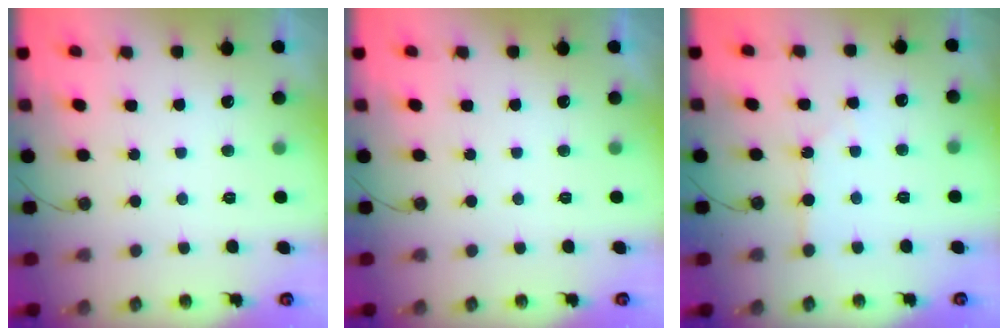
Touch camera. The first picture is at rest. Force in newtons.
{"total": 0.0}
{"total": 3.0, "press": 3.0, "slide": 0.3}